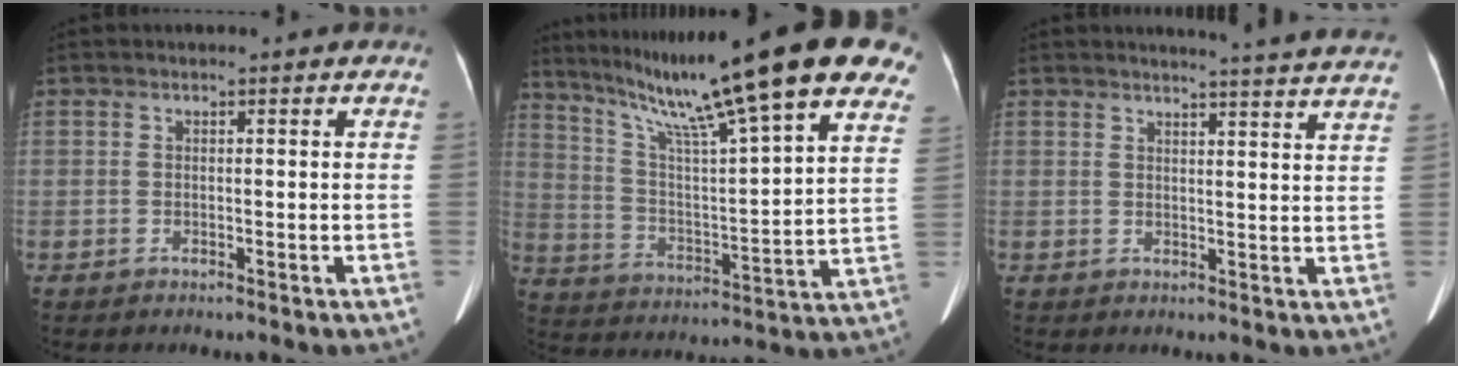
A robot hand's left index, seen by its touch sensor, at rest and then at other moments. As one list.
[{"total": 29.5, "force": [21.7, 2.1, 19.9], "torque": [-0.310, 0.002, 0.312]}, {"total": 11.4, "force": [10.9, -1.3, 2.8], "torque": [-0.033, -0.047, 0.106]}]